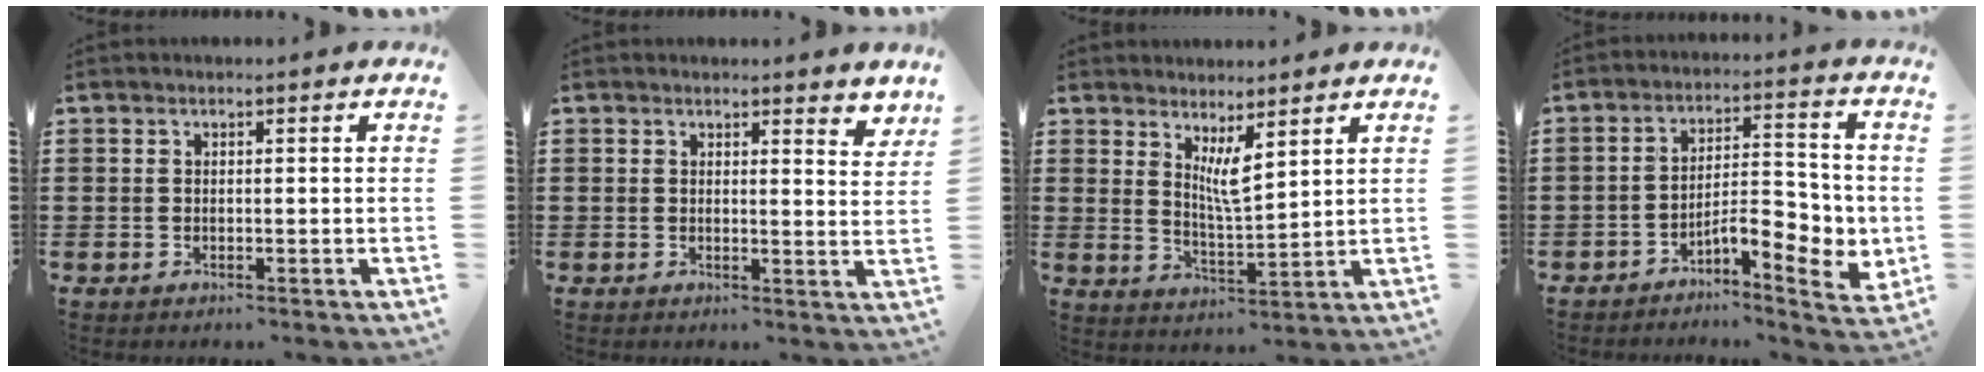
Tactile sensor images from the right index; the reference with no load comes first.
{"total": 2.0, "force": [1.9, 0.3, 0.5], "torque": [0.001, -0.005, 0.033]}
{"total": 4.8, "force": [3.0, 0.7, 3.6], "torque": [-0.078, -0.009, 0.052]}
{"total": 8.4, "force": [-3.3, 3.1, 7.1], "torque": [-0.092, -0.004, -0.058]}